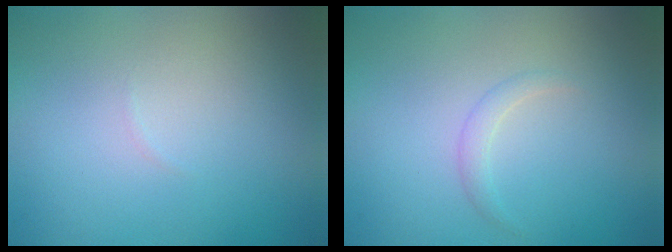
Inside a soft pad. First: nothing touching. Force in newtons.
{"total": 0.9, "press": 0.9, "slide": 0.1}